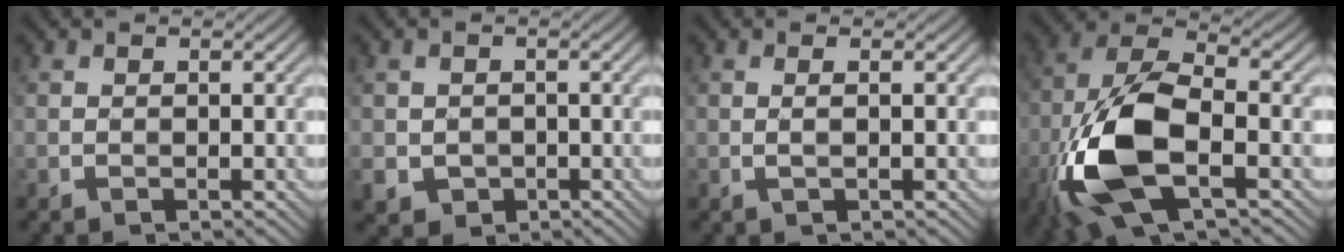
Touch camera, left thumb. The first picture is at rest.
{"total": 3.2, "force": [-1.1, 2.8, 1.0], "torque": [-0.036, -0.015, -0.018]}
{"total": 1.0, "force": [0.0, -0.2, 1.0], "torque": [-0.022, 0.003, -0.001]}
{"total": 13.8, "force": [-4.7, 6.0, 11.5], "torque": [-0.274, -0.009, -0.098]}